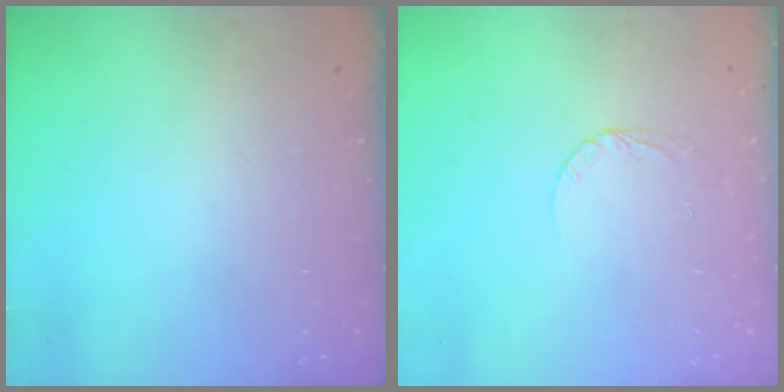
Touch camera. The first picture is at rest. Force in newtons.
{"total": 3.5, "press": 3.5, "slide": 0.3}